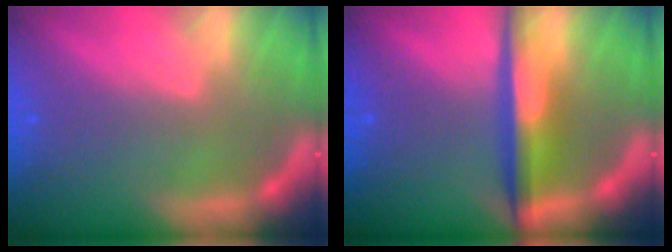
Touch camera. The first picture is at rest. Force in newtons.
{"total": 5.5}